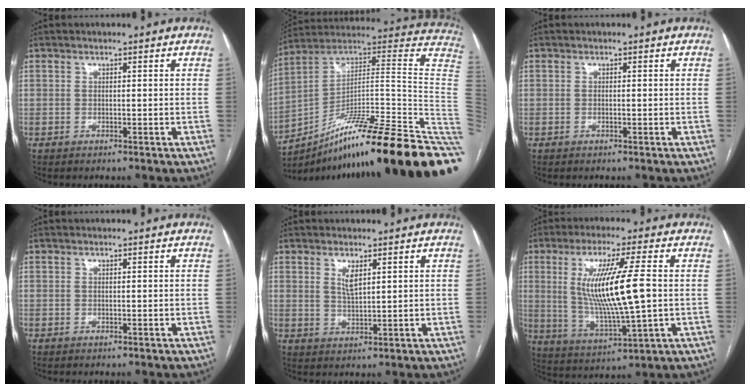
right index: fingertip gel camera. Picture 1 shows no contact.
{"total": 32.1, "force": [-18.0, -0.3, 26.6], "torque": [-0.220, 0.042, -0.284]}
{"total": 0.0}
{"total": 0.0}
{"total": 2.8, "force": [1.4, 0.6, 2.4], "torque": [-0.051, -0.005, 0.032]}
{"total": 13.8, "force": [1.3, 0.6, 13.7], "torque": [-0.271, -0.011, 0.029]}